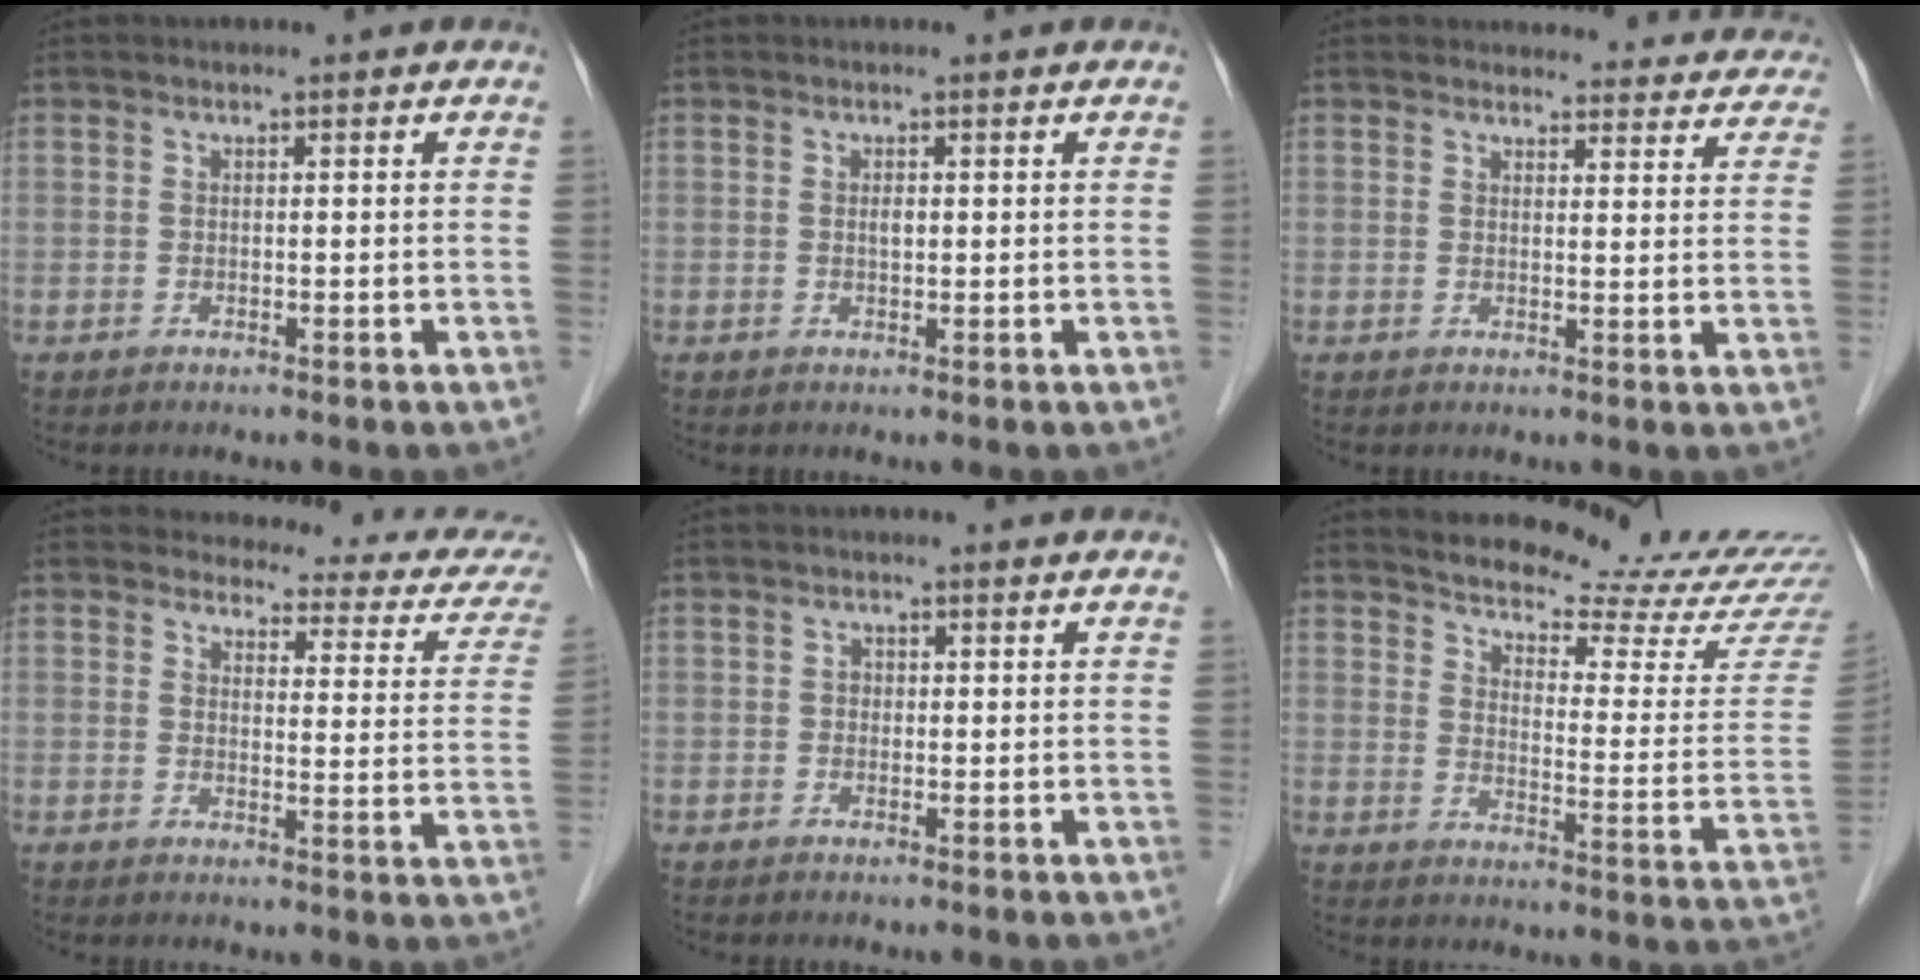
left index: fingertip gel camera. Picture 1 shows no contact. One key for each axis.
{"total": 0.9, "fx": 0.2, "fy": 0.4, "fz": 0.8, "tx": -0.015, "ty": 0.000, "tz": 0.002}
{"total": 16.2, "fx": 15.4, "fy": 4.5, "fz": 1.9, "tx": 0.014, "ty": -0.029, "tz": 0.150}
{"total": 14.4, "fx": 13.5, "fy": 3.1, "fz": 3.8, "tx": -0.016, "ty": -0.054, "tz": 0.120}
{"total": 0.8, "fx": 0.0, "fy": 0.8, "fz": 0.4, "tx": -0.004, "ty": 0.003, "tz": -0.003}
{"total": 18.8, "fx": 18.0, "fy": 1.1, "fz": 5.2, "tx": -0.074, "ty": -0.102, "tz": 0.210}